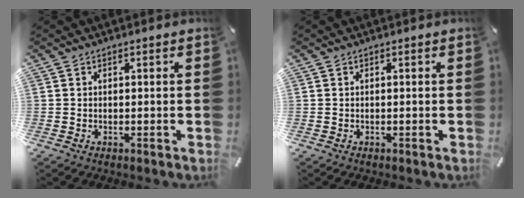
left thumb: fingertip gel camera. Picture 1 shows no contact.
{"total": 0.0}